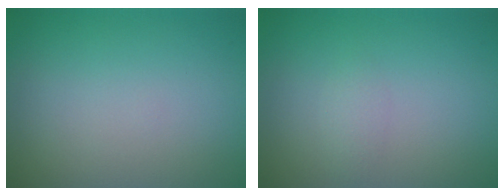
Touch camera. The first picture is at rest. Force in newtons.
{"total": 0.9, "press": 0.9, "slide": 0.0}